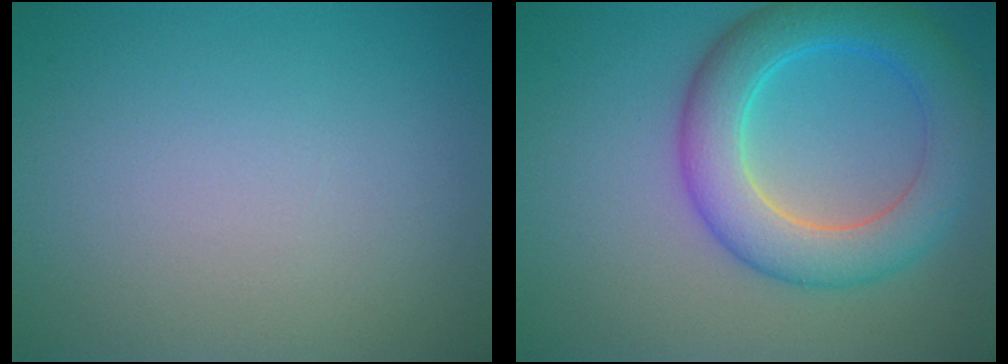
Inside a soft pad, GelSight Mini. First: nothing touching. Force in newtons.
{"total": 6.8, "press": 6.8, "slide": 0.0}